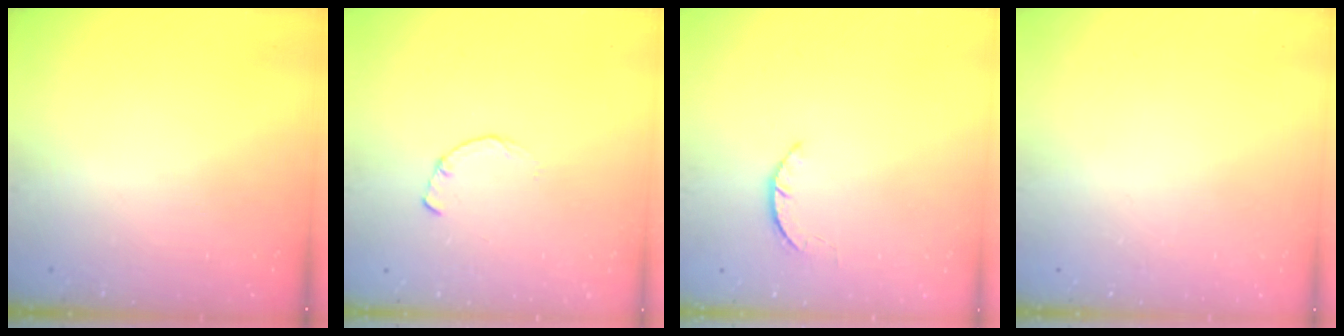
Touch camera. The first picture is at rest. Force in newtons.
{"total": 1.7, "press": 1.7, "slide": 0.2}
{"total": 1.6, "press": 1.6, "slide": 0.3}
{"total": 2.6, "press": 2.6, "slide": 0.2}